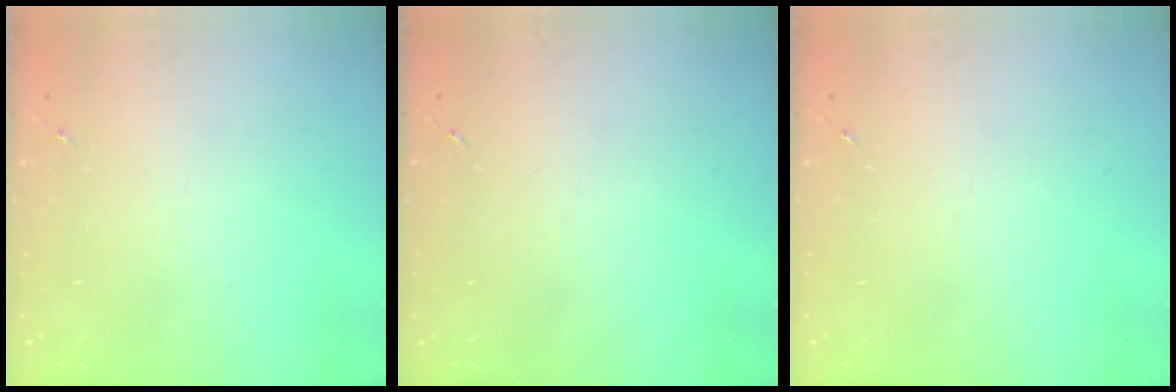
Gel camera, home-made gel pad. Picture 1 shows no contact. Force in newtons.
{"total": 0.0}
{"total": 0.0}